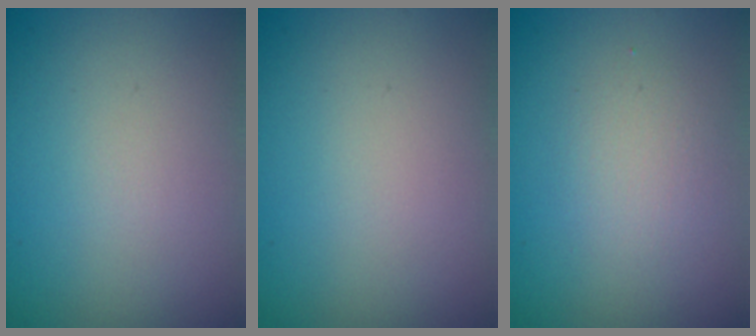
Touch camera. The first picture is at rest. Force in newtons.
{"total": 0.0}
{"total": 1.7, "press": 1.7, "slide": 0.1}